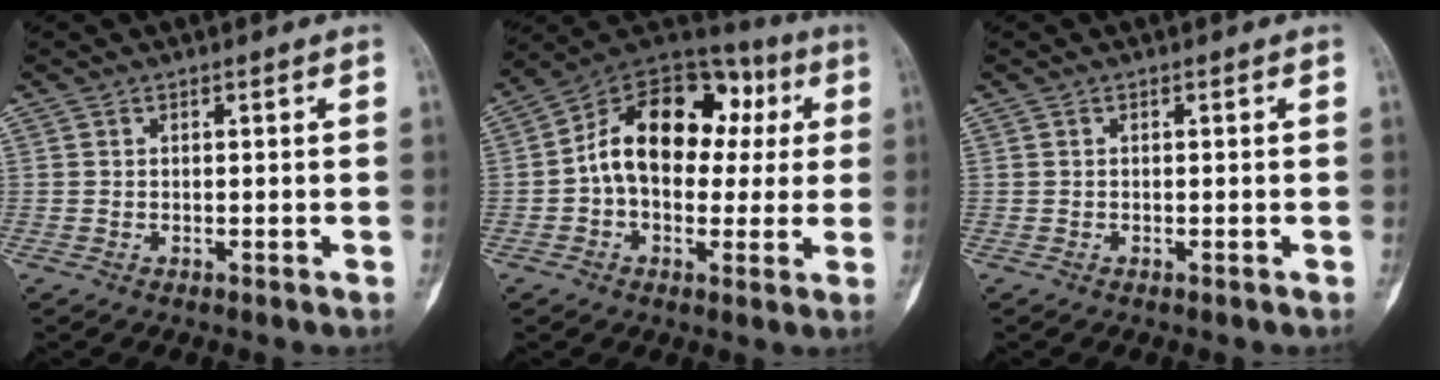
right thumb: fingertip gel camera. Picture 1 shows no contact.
{"total": 18.5, "force": [1.9, 12.7, 13.3], "torque": [-0.169, 0.046, 0.020]}
{"total": 0.0}